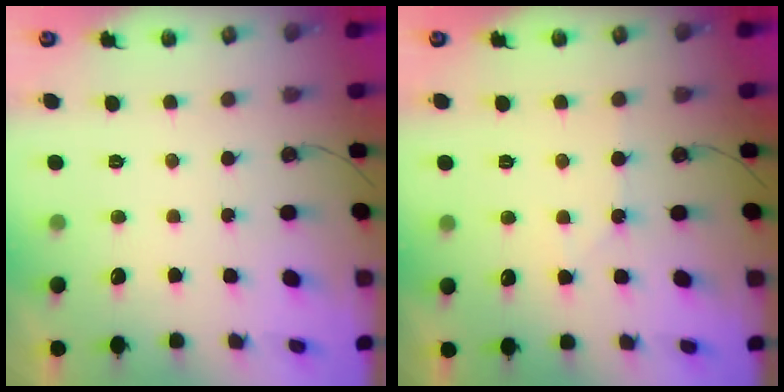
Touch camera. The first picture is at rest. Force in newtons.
{"total": 4.8, "press": 4.7, "slide": 0.8}